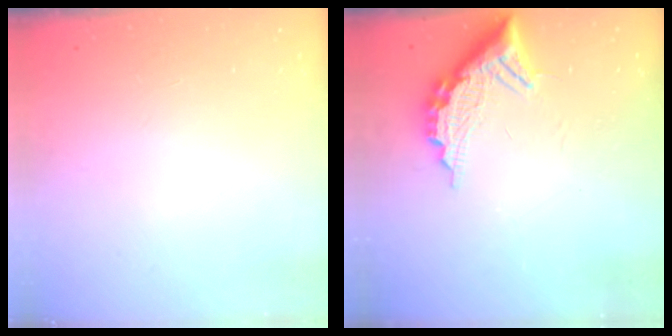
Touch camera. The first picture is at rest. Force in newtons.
{"total": 11.8, "press": 11.8, "slide": 1.0}